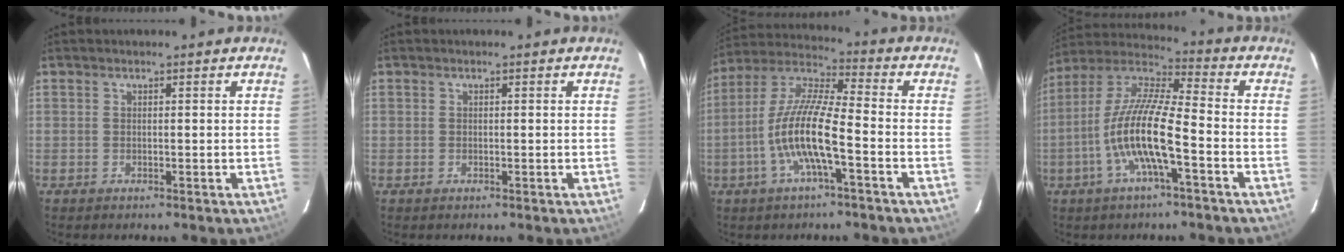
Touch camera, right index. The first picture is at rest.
{"total": 0.0}
{"total": 12.2, "force": [-4.2, 1.9, 11.3], "torque": [-0.233, 0.001, -0.085]}
{"total": 13.4, "force": [-4.6, 2.1, 12.4], "torque": [-0.247, -0.001, -0.095]}